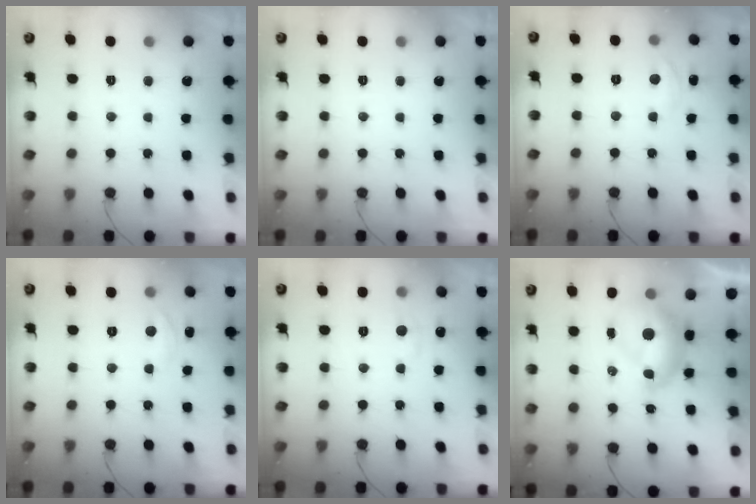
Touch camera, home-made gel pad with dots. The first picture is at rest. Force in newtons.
{"total": 0.0}
{"total": 4.1, "press": 4.1, "slide": 0.4}
{"total": 4.1, "press": 4.1, "slide": 0.4}
{"total": 5.6, "press": 5.6, "slide": 0.8}
{"total": 8.1, "press": 8.0, "slide": 0.9}